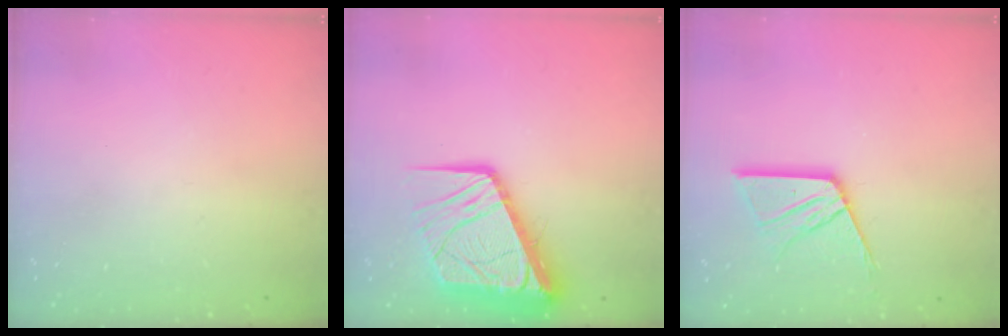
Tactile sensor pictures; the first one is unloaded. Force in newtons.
{"total": 15.8, "press": 15.7, "slide": 1.8}
{"total": 13.7, "press": 13.7, "slide": 1.4}